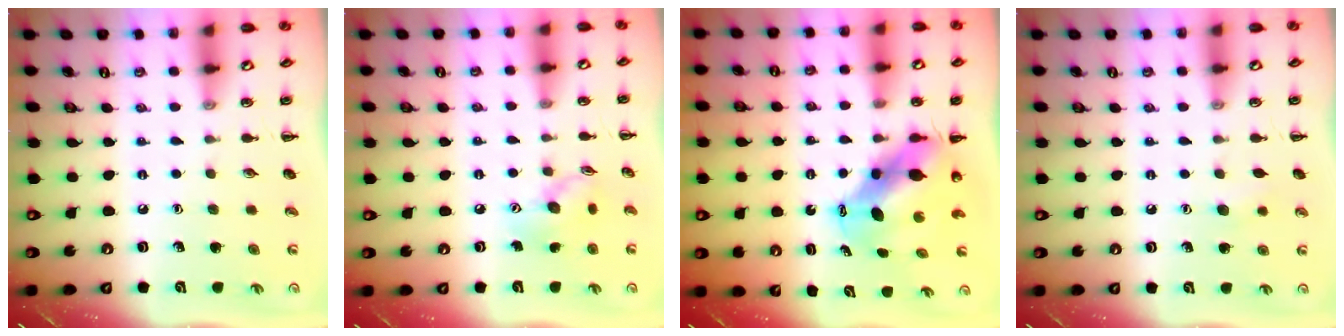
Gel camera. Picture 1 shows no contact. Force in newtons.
{"total": 8.6, "press": 8.6, "slide": 0.6}
{"total": 8.5, "press": 8.2, "slide": 1.9}
{"total": 5.2, "press": 5.1, "slide": 1.2}